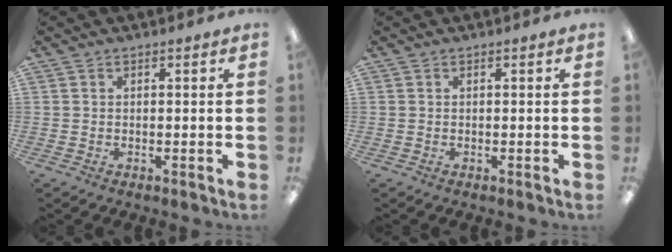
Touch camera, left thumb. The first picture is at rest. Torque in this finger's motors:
{"motor_torque": [-0.14, -0.14, 0.14, -0.07, 0.00]}